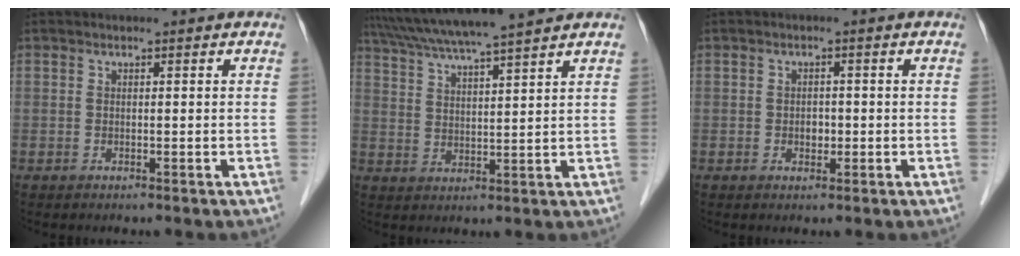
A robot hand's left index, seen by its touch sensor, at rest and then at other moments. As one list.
[{"total": 13.2, "force": [11.5, -1.0, 6.3], "torque": [-0.116, 0.021, 0.179]}, {"total": 1.6, "force": [-0.4, 1.2, 1.0], "torque": [-0.015, 0.000, -0.004]}]